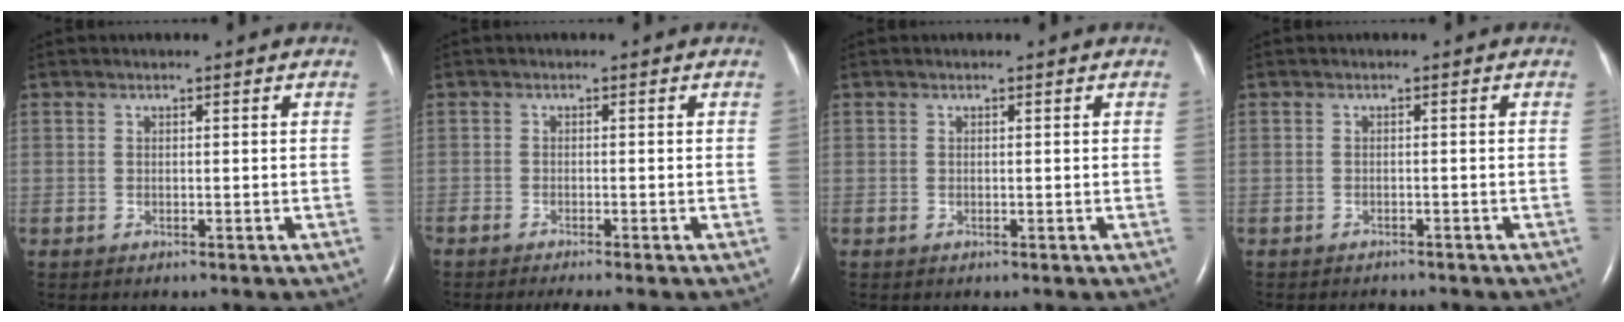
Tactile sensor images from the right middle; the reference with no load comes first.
{"total": 3.4, "force": [-2.9, -0.1, 1.8], "torque": [-0.025, -0.007, -0.044]}
{"total": 0.0}
{"total": 2.9, "force": [-2.7, 0.8, 0.8], "torque": [-0.011, -0.005, -0.032]}